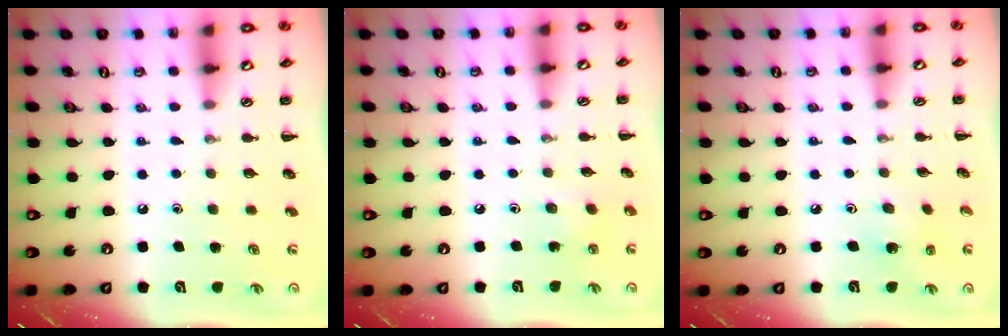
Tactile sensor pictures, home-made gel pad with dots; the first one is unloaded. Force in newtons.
{"total": 2.6, "press": 2.5, "slide": 0.9}
{"total": 3.0, "press": 2.8, "slide": 0.9}